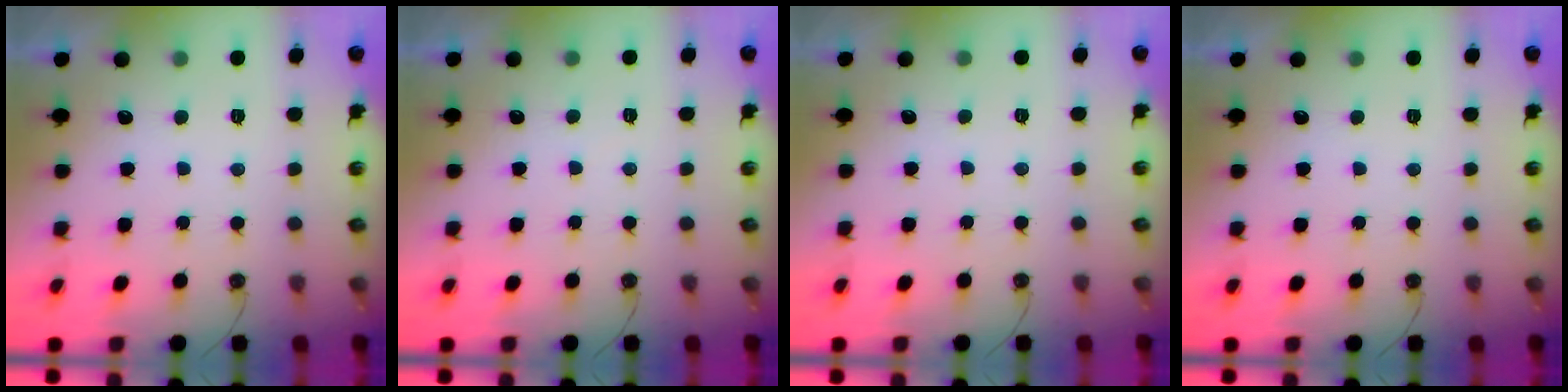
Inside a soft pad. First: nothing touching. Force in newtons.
{"total": 3.1, "press": 3.1, "slide": 0.5}
{"total": 1.7, "press": 1.7, "slide": 0.3}
{"total": 0.0}